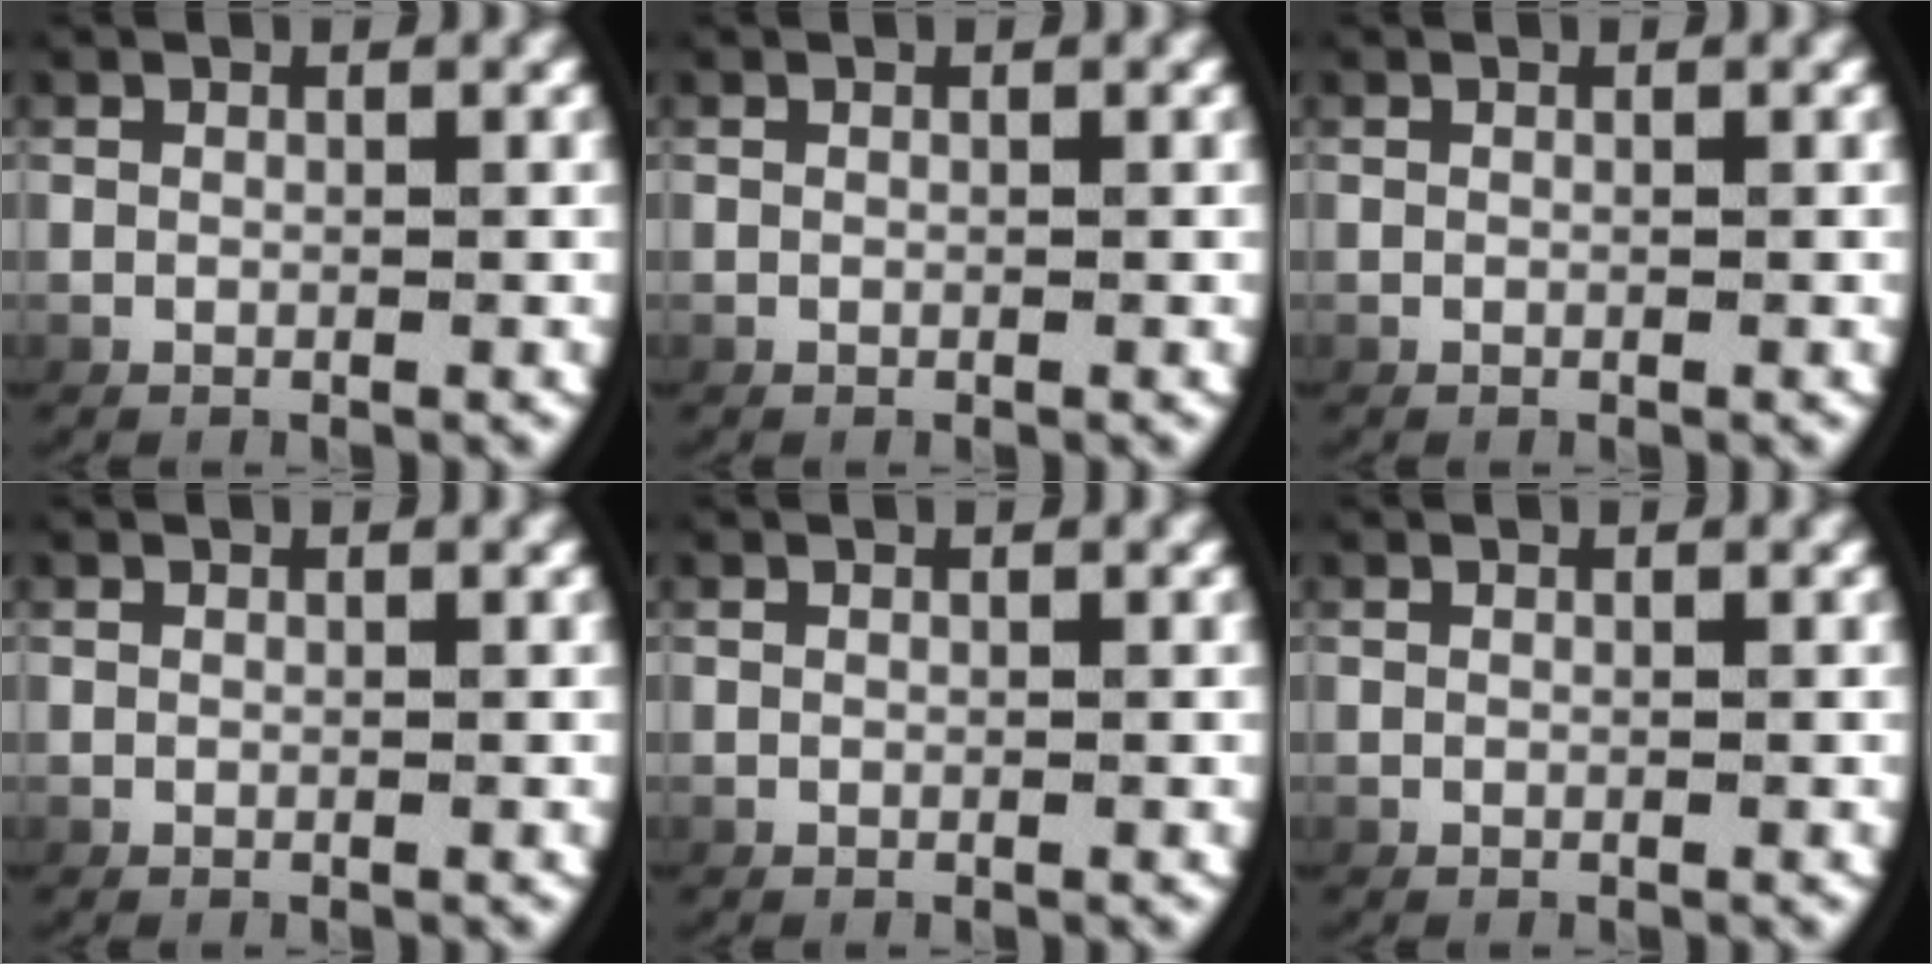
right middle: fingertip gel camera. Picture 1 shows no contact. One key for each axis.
{"total": 0.0}
{"total": 0.0}
{"total": 0.0}
{"total": 0.0}
{"total": 0.0}